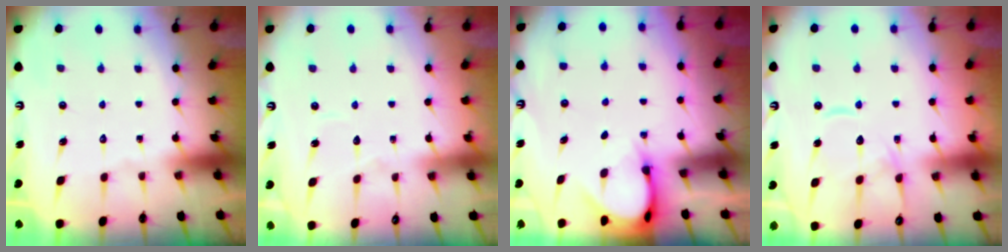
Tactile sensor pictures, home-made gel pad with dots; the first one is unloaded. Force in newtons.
{"total": 2.7, "press": 2.7, "slide": 0.3}
{"total": 4.0, "press": 3.9, "slide": 0.3}
{"total": 11.3, "press": 11.2, "slide": 1.1}